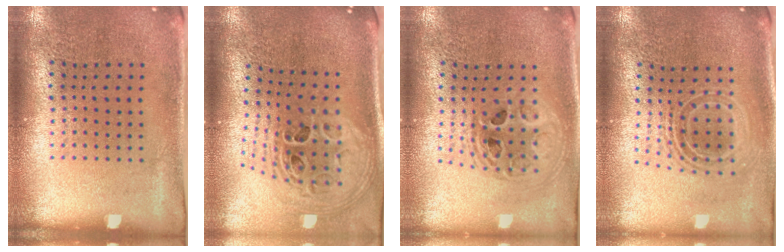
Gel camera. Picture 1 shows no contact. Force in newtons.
{"total": 2.6, "press": 1.9, "slide": 1.8}
{"total": 1.9, "press": 1.5, "slide": 1.1}
{"total": 2.0, "press": 1.5, "slide": 1.4}